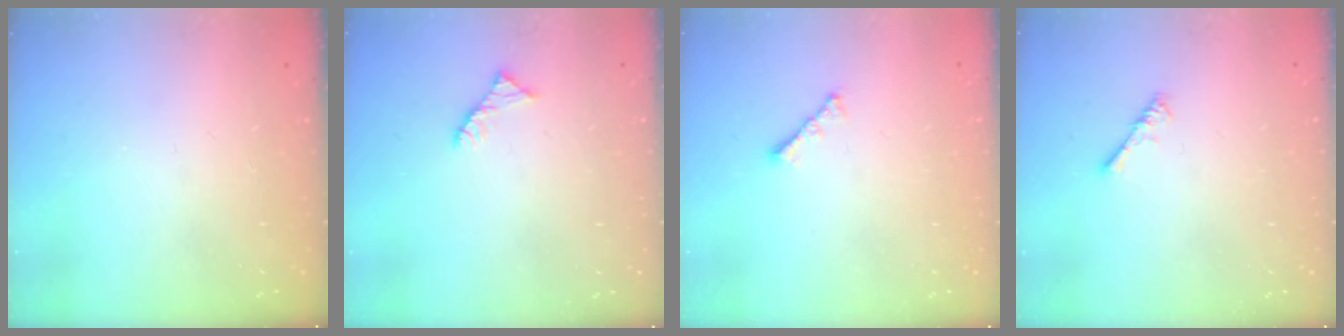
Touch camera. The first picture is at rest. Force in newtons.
{"total": 3.0, "press": 3.0, "slide": 0.5}
{"total": 2.4, "press": 2.3, "slide": 0.6}
{"total": 0.8, "press": 0.8, "slide": 0.3}